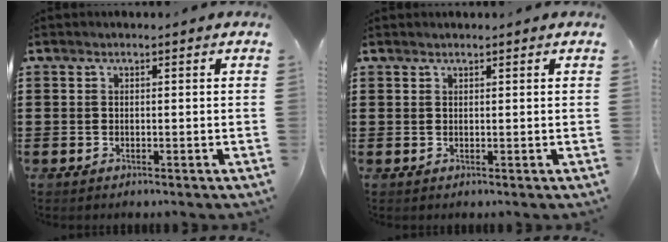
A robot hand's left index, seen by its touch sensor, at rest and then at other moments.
{"total": 0.6, "force": [0.5, 0.1, 0.2], "torque": [-0.005, 0.000, 0.011]}